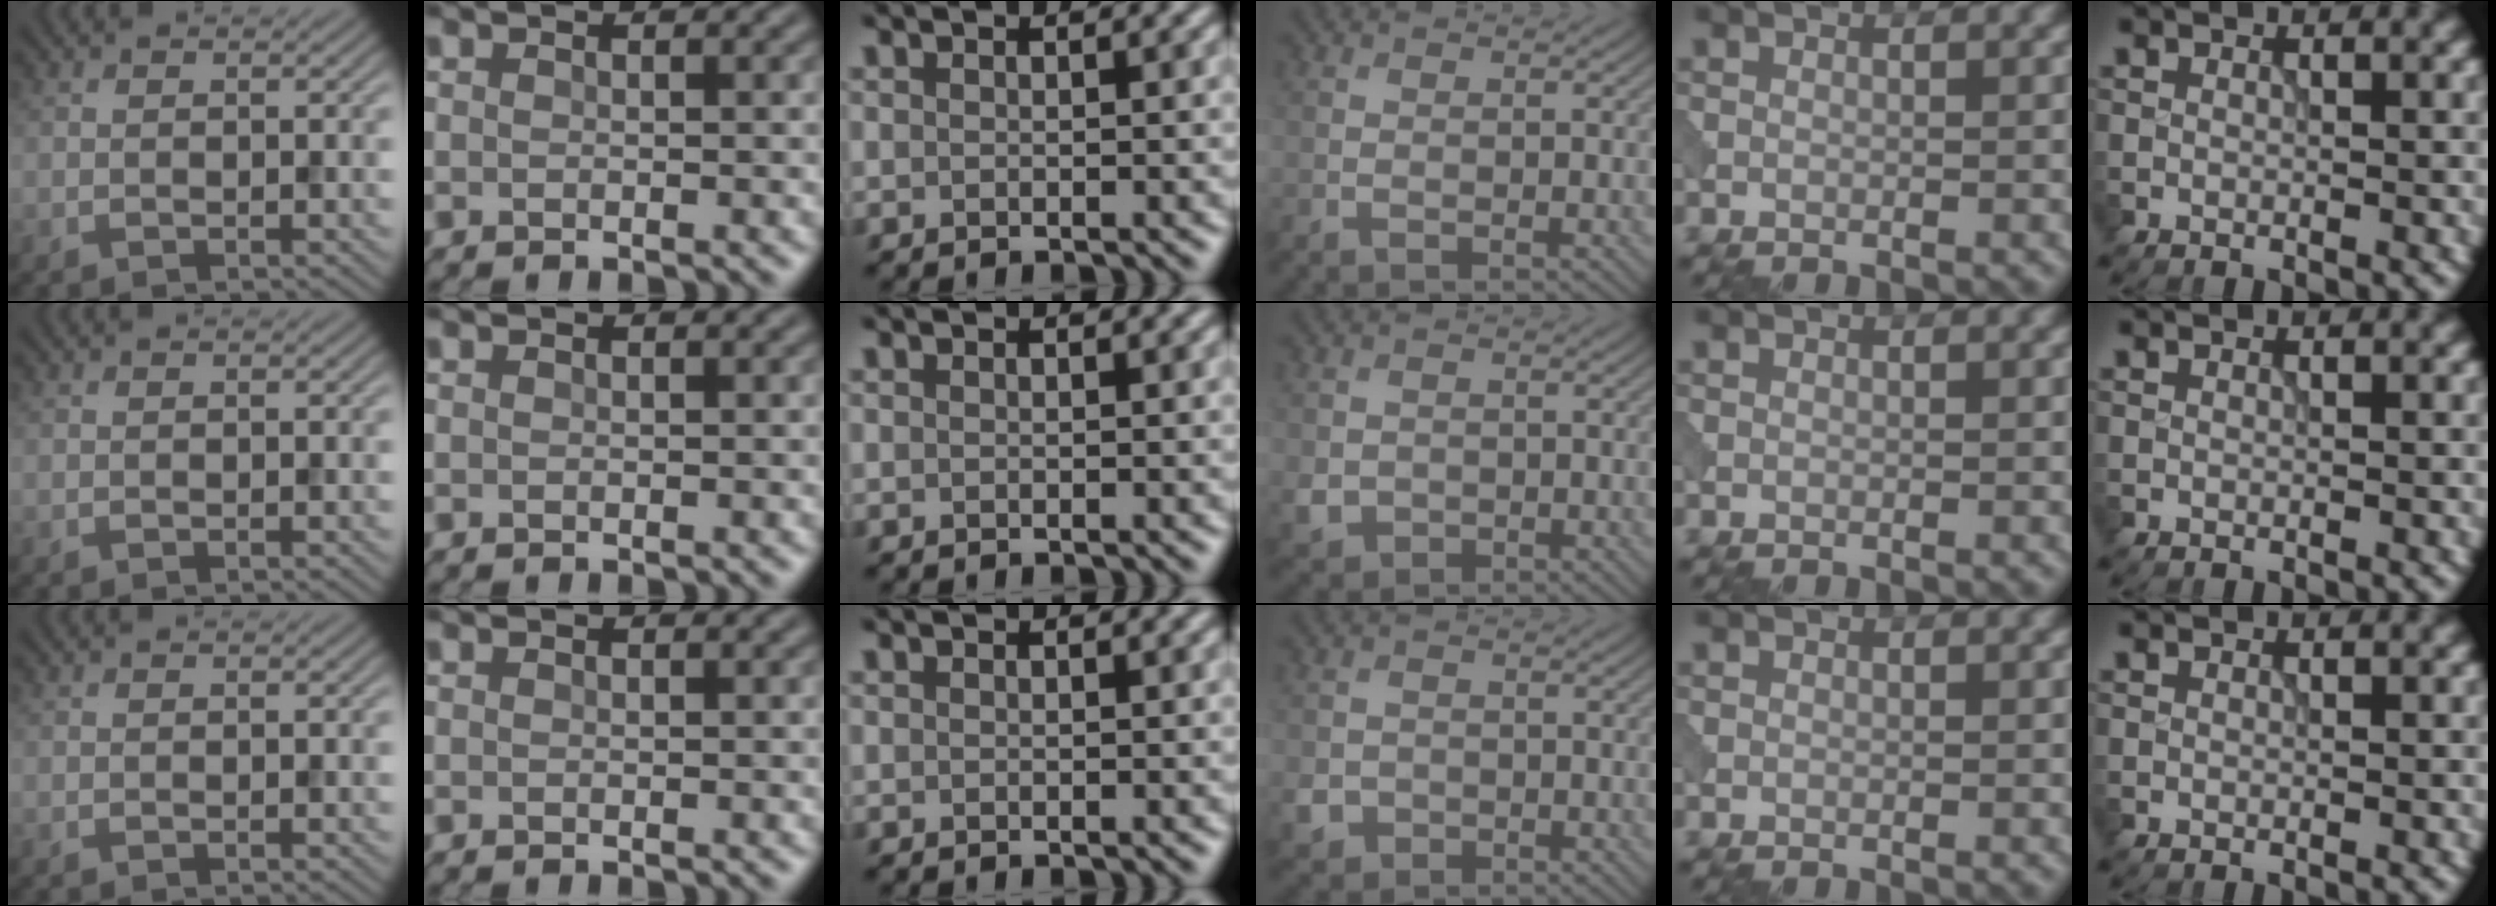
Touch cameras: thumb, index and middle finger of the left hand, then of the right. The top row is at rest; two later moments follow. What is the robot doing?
{"motion": "open", "object": "sandwich press"}